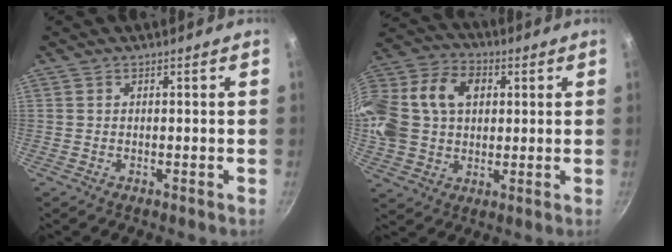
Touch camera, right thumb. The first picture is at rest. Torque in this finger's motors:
{"motor_torque": [-0.23, 1.73, 0.73, -0.52, 0.38]}